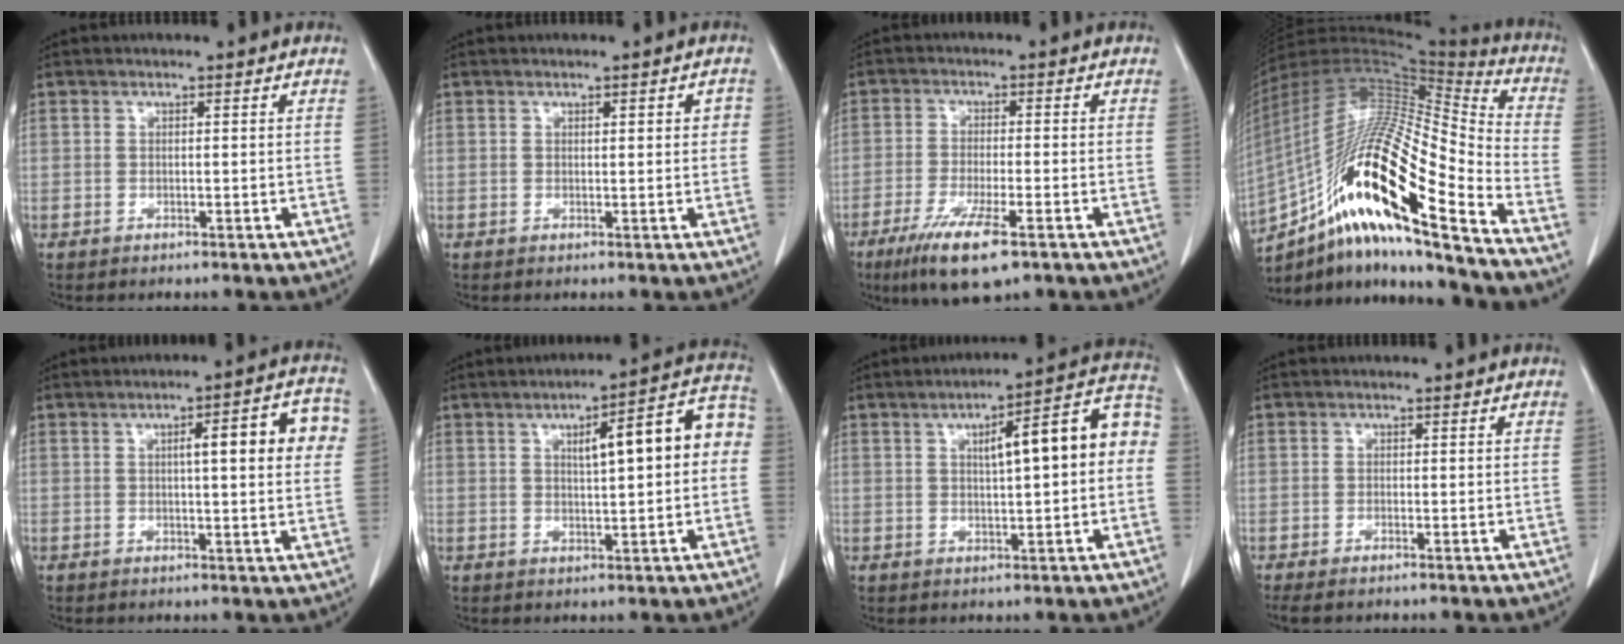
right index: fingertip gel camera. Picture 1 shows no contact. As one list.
[{"total": 2.0, "force": [0.5, 0.7, 1.8], "torque": [-0.020, 0.006, 0.006]}, {"total": 9.4, "force": [-5.6, 1.4, 7.5], "torque": [-0.137, -0.024, -0.091]}, {"total": 26.8, "force": [-14.7, 3.1, 22.3], "torque": [-0.416, -0.019, -0.264]}, {"total": 9.3, "force": [1.9, 1.5, 8.9], "torque": [-0.114, 0.020, 0.020]}, {"total": 11.0, "force": [1.6, 2.1, 10.6], "torque": [-0.139, 0.036, 0.018]}, {"total": 11.9, "force": [1.4, 2.3, 11.6], "torque": [-0.152, 0.042, 0.016]}, {"total": 1.4, "force": [-1.0, 0.5, 0.8], "torque": [-0.014, -0.003, -0.011]}]